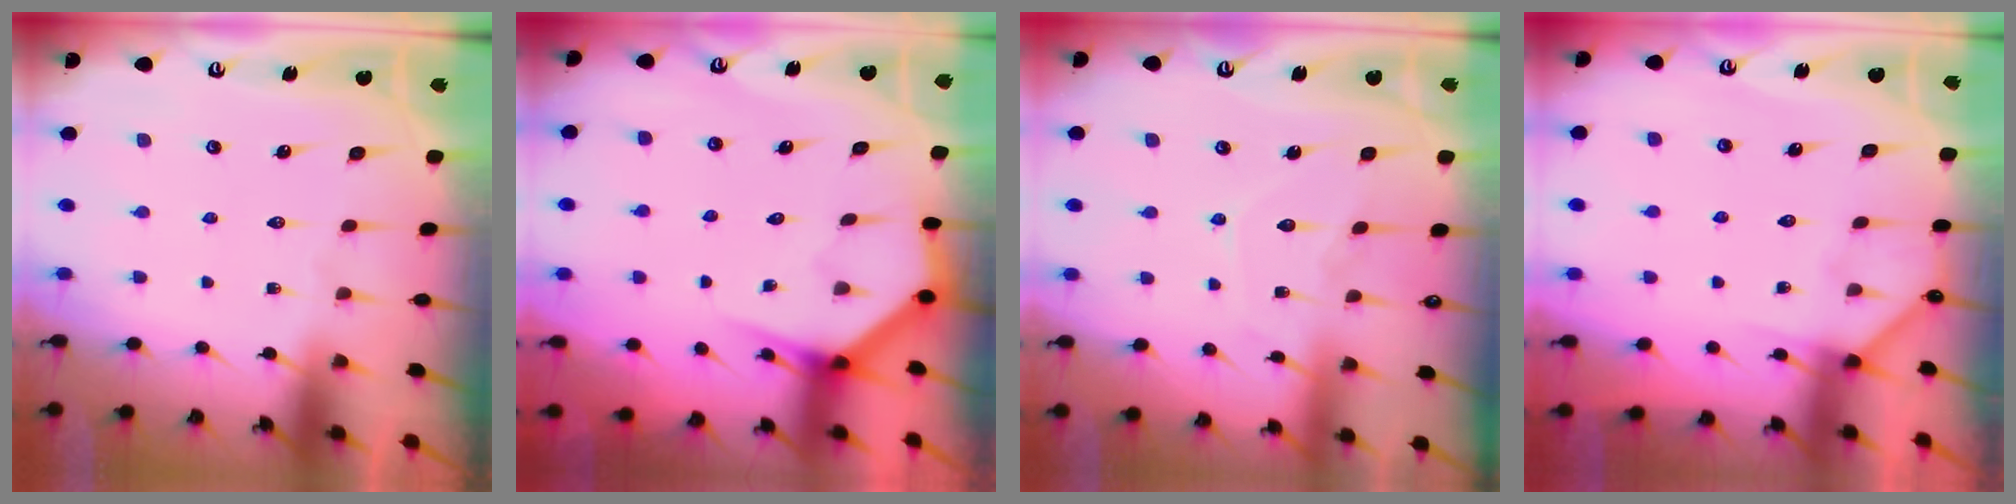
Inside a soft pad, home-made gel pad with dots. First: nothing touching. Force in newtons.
{"total": 4.1, "press": 4.1, "slide": 0.3}
{"total": 7.1, "press": 7.0, "slide": 0.8}
{"total": 3.8, "press": 3.7, "slide": 0.4}